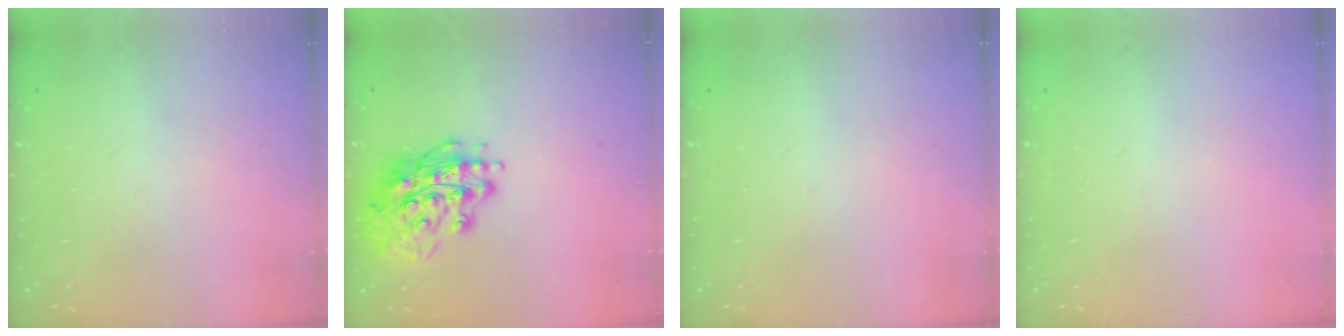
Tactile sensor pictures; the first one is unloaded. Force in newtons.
{"total": 16.9, "press": 16.6, "slide": 3.1}
{"total": 0.0}
{"total": 0.0}